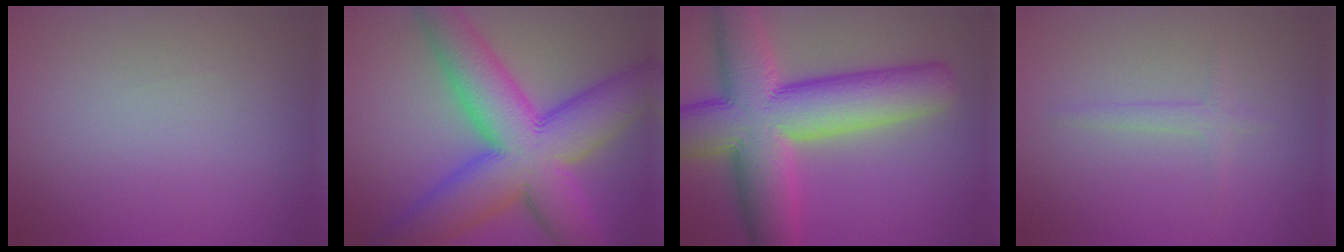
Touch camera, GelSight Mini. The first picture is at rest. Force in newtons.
{"total": 14.5, "press": 14.5, "slide": 0.3}
{"total": 13.8, "press": 13.7, "slide": 0.5}
{"total": 1.2, "press": 1.2, "slide": 0.1}